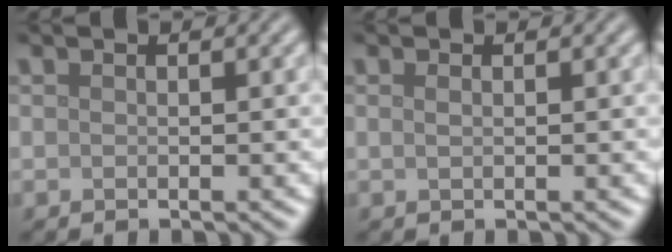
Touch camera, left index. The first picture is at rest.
{"total": 0.5, "force": [0.2, 0.2, 0.4], "torque": [-0.010, 0.000, 0.003]}